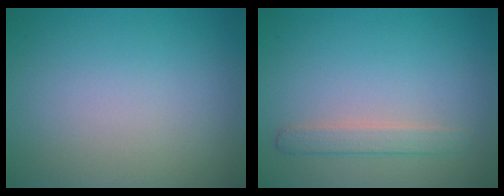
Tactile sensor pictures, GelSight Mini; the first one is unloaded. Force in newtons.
{"total": 1.8, "press": 1.8, "slide": 0.1}